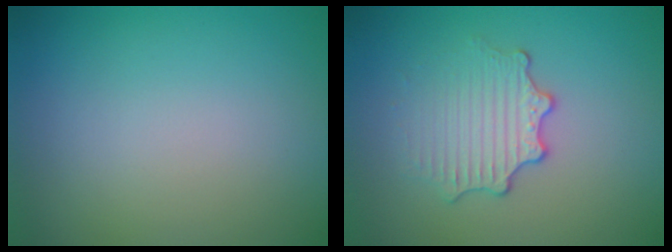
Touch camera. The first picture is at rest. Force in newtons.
{"total": 3.0, "press": 2.6, "slide": 1.5}